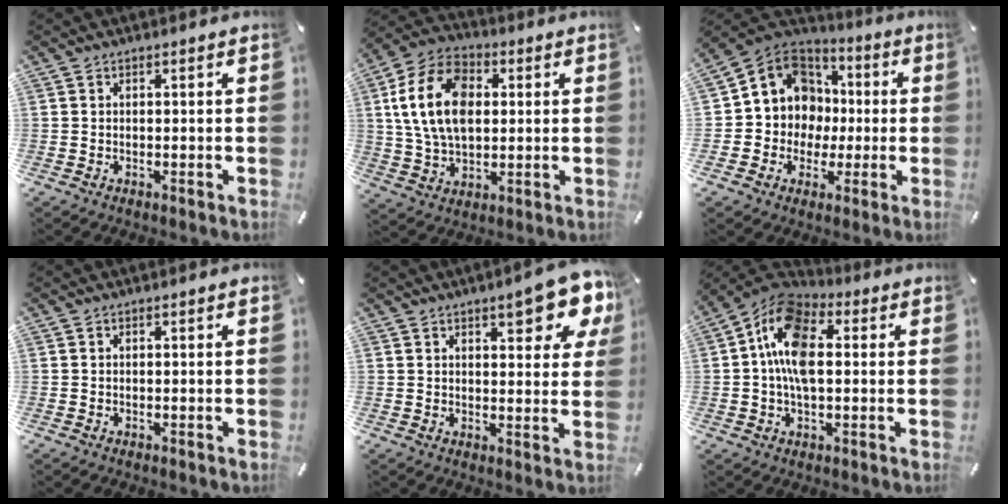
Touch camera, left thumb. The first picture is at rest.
{"total": 15.6, "force": [2.5, 11.2, 10.6], "torque": [-0.229, 0.015, 0.043]}
{"total": 11.6, "force": [1.0, 11.3, 2.7], "torque": [-0.064, -0.014, 0.025]}
{"total": 0.0}
{"total": 11.1, "force": [6.9, 3.9, 7.8], "torque": [-0.095, -0.037, 0.113]}
{"total": 13.4, "force": [1.2, 8.4, 10.3], "torque": [-0.204, 0.002, 0.021]}